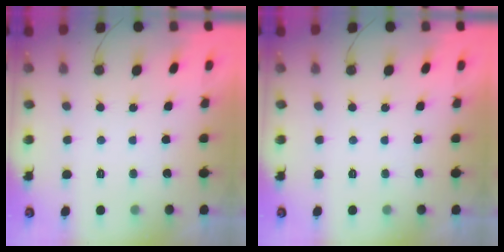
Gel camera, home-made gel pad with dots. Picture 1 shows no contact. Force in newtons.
{"total": 0.0}